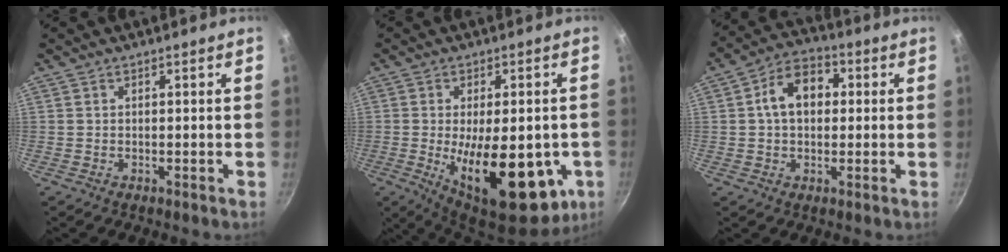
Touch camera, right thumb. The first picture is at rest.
{"total": 22.5, "force": [-5.1, 10.0, 19.5], "torque": [-0.256, -0.013, -0.056]}
{"total": 10.0, "force": [1.4, 7.0, 7.0], "torque": [-0.079, 0.025, 0.007]}